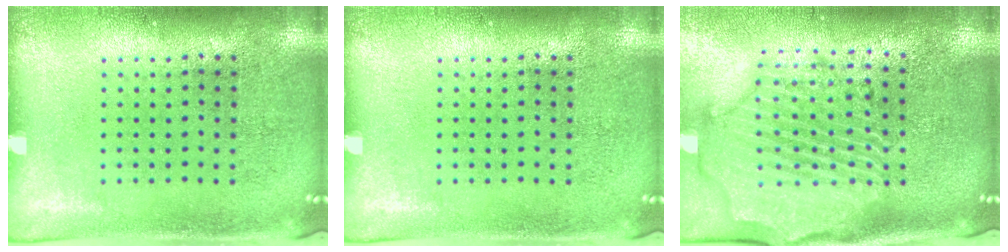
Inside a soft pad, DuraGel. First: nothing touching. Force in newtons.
{"total": 0.0}
{"total": 2.9, "press": 2.5, "slide": 1.4}